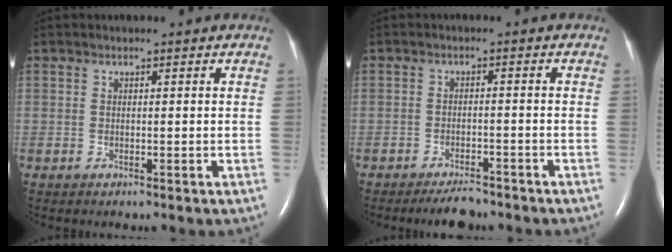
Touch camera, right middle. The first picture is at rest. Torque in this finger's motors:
{"motor_torque": [0.13, -0.15, 0.00, 0.02]}